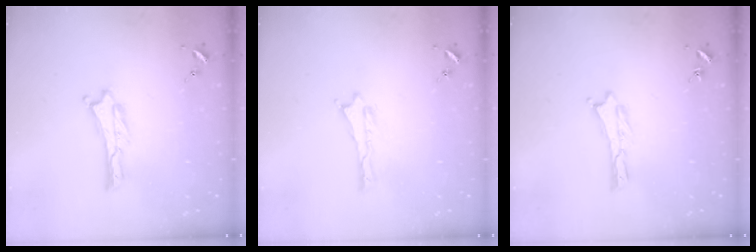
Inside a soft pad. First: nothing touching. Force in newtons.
{"total": 0.0}
{"total": 0.0}